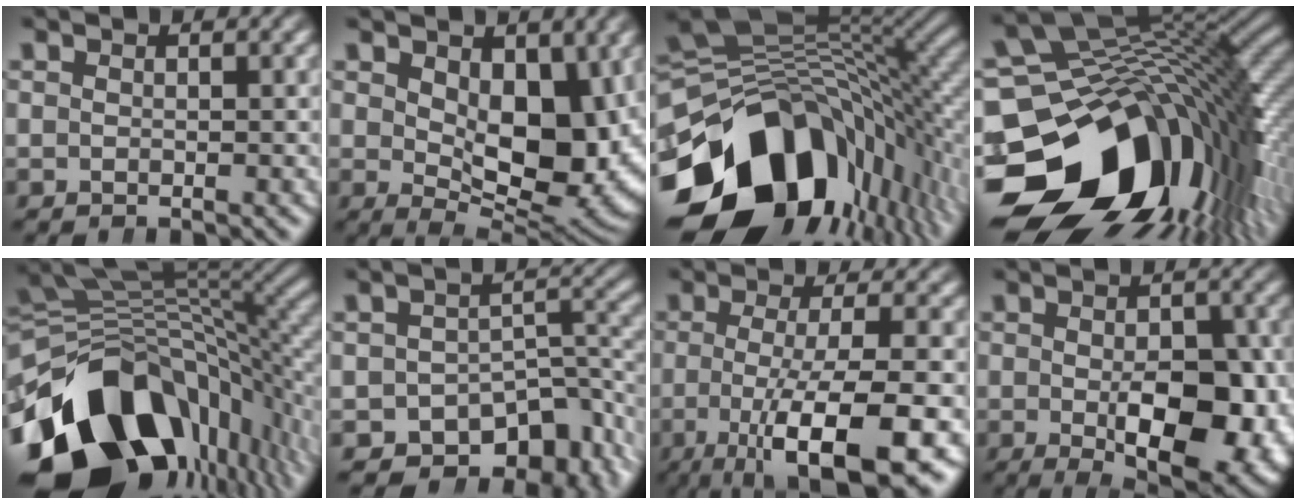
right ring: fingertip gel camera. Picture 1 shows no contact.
{"total": 9.2, "force": [1.2, 4.4, 8.0], "torque": [-0.112, -0.034, 0.041]}
{"total": 24.6, "force": [-6.0, 15.4, 18.2], "torque": [-0.271, -0.041, -0.071]}
{"total": 28.2, "force": [-5.8, 16.6, 22.0], "torque": [-0.333, -0.043, -0.071]}
{"total": 23.0, "force": [-7.2, 14.0, 16.8], "torque": [-0.257, -0.042, -0.090]}
{"total": 13.0, "force": [-6.8, 8.6, 6.9], "torque": [-0.091, -0.033, -0.098]}
{"total": 9.6, "force": [-3.5, 2.6, 8.6], "torque": [-0.152, -0.023, -0.035]}
{"total": 10.8, "force": [-2.5, 4.8, 9.3], "torque": [-0.141, -0.033, -0.018]}